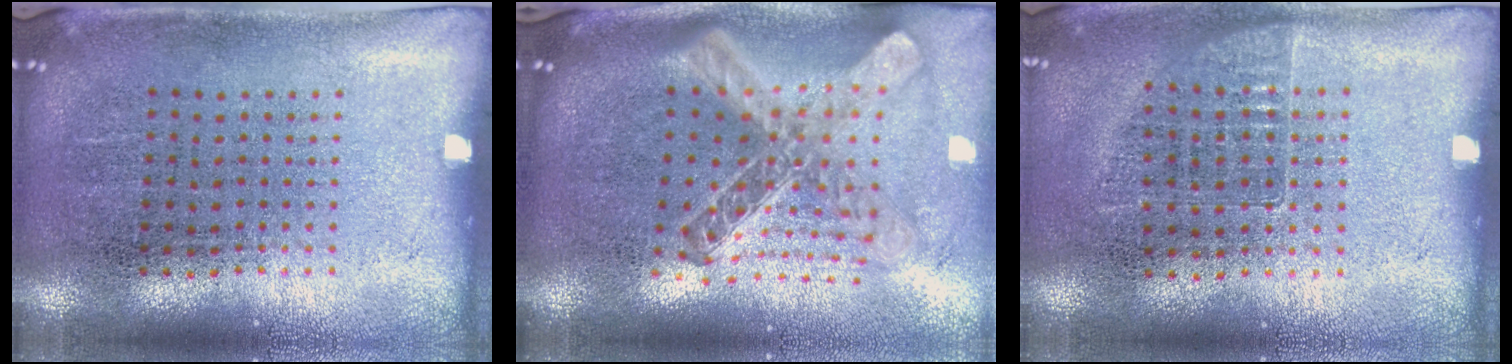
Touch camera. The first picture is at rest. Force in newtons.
{"total": 2.7, "press": 2.0, "slide": 1.9}
{"total": 0.7, "press": 0.7, "slide": 0.1}